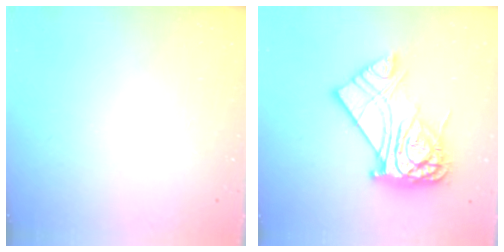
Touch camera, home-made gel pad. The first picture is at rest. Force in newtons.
{"total": 20.2, "press": 20.1, "slide": 1.9}